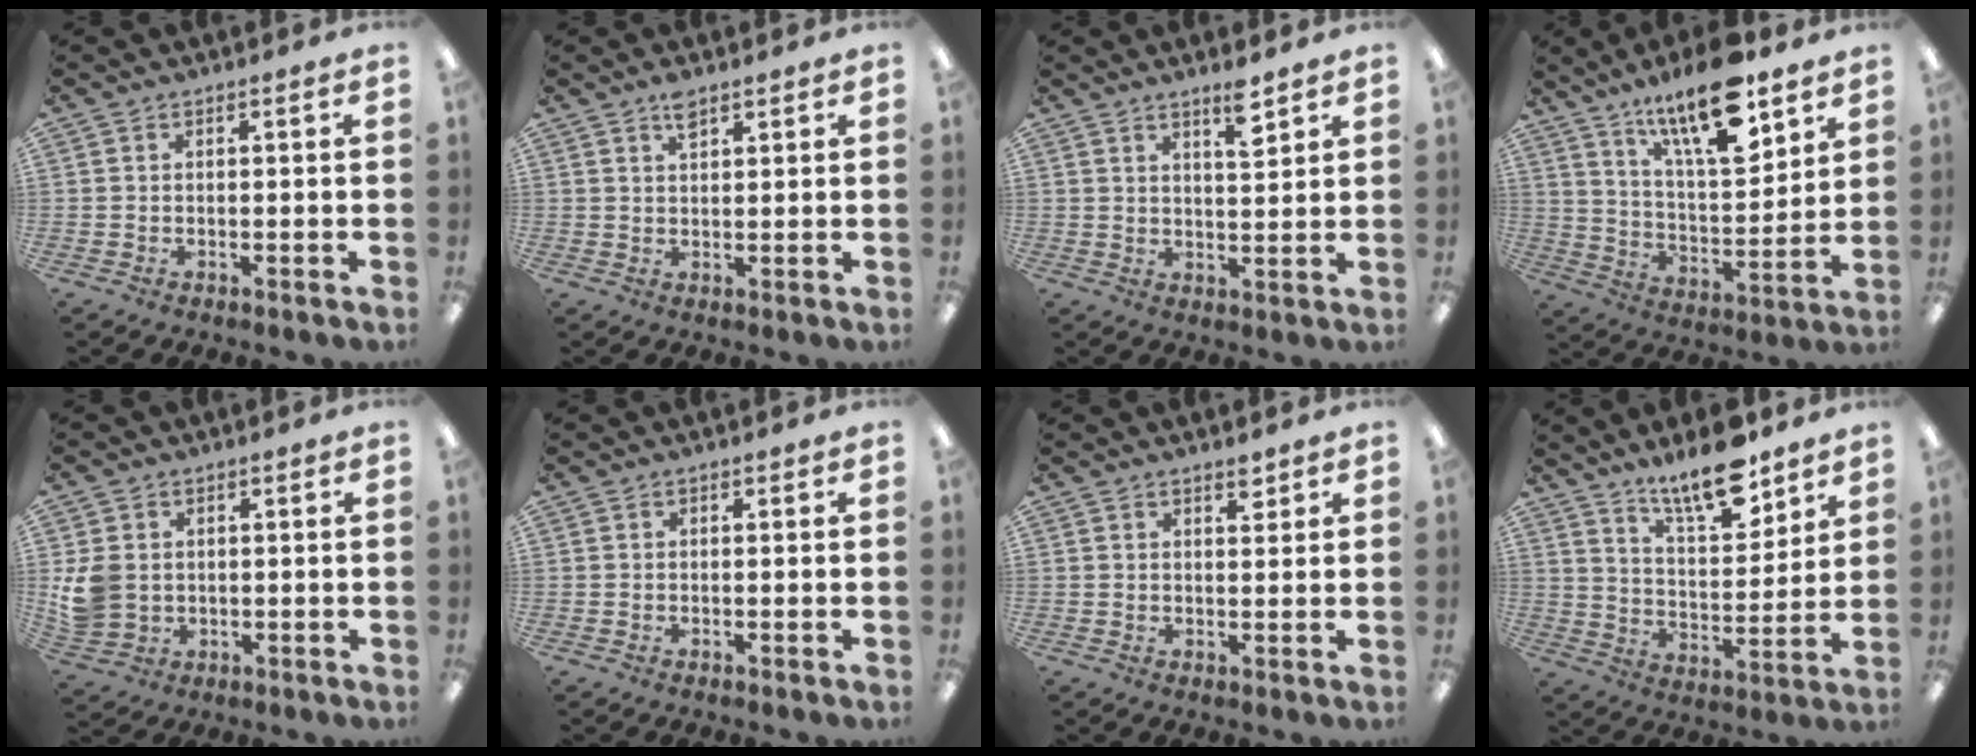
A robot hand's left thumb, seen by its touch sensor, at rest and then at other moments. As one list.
[{"total": 3.0, "force": [2.3, 1.0, 1.8], "torque": [-0.032, -0.001, 0.039]}, {"total": 5.7, "force": [4.3, 1.1, 3.5], "torque": [-0.049, -0.025, 0.067]}, {"total": 18.2, "force": [12.7, 5.6, 11.8], "torque": [-0.197, -0.069, 0.209]}, {"total": 7.1, "force": [1.2, 6.0, 3.6], "torque": [-0.082, 0.008, 0.027]}, {"total": 0.0}, {"total": 2.6, "force": [2.1, 0.9, 1.2], "torque": [-0.009, -0.008, 0.034]}, {"total": 13.7, "force": [10.9, 4.1, 7.3], "torque": [-0.113, -0.066, 0.188]}]